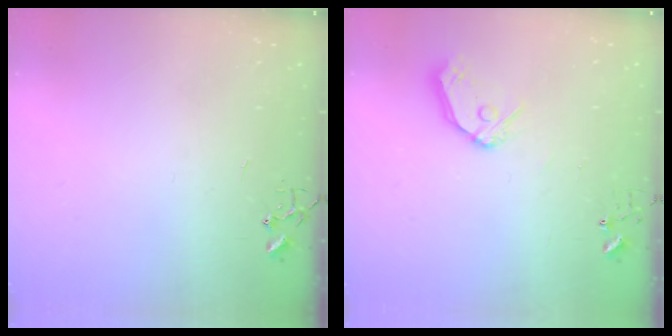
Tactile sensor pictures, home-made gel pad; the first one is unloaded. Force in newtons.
{"total": 9.9, "press": 9.8, "slide": 1.3}